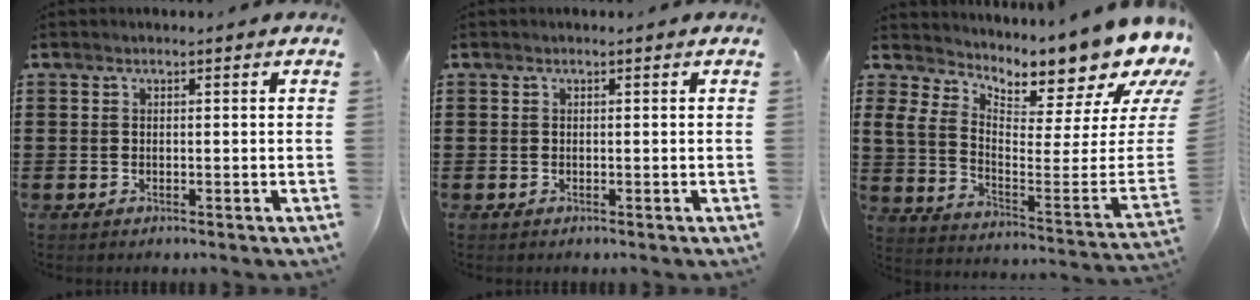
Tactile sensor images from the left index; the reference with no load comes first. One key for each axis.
{"total": 0.0}
{"total": 9.1, "fx": 7.9, "fy": 1.8, "fz": 4.1, "tx": -0.078, "ty": -0.098, "tz": 0.126}